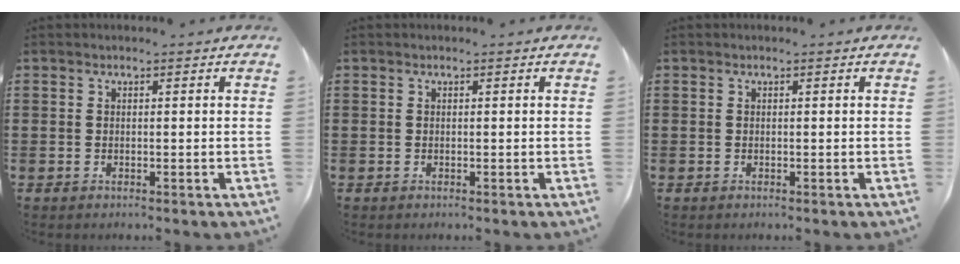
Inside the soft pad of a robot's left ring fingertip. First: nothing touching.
{"total": 0.0}
{"total": 0.0}